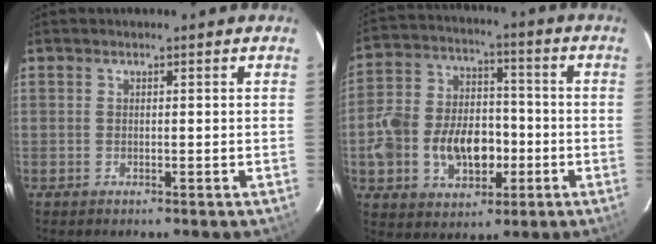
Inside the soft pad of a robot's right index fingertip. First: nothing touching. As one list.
[{"total": 16.5, "force": [-4.2, 11.7, 10.9], "torque": [-0.245, 0.022, -0.060]}]